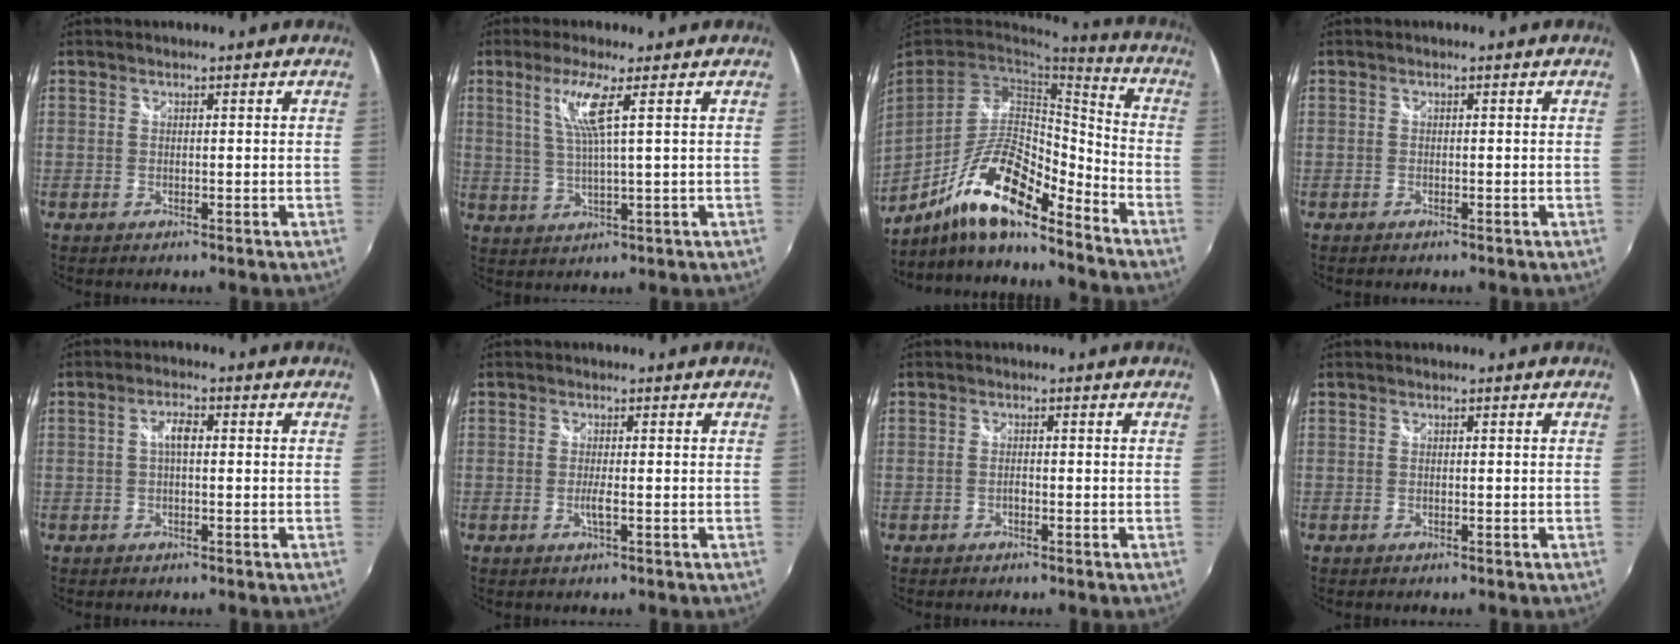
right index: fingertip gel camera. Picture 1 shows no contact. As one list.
[{"total": 6.1, "force": [2.4, -0.6, 5.6], "torque": [-0.109, -0.004, 0.053]}, {"total": 16.4, "force": [-11.0, 4.0, 11.5], "torque": [-0.225, -0.011, -0.209]}, {"total": 0.6, "force": [-0.5, 0.2, 0.2], "torque": [-0.004, -0.003, -0.011]}, {"total": 2.7, "force": [0.1, 1.0, 2.5], "torque": [-0.047, 0.008, 0.000]}, {"total": 1.7, "force": [-0.4, 0.0, 1.7], "torque": [-0.032, -0.005, -0.009]}, {"total": 0.8, "force": [-0.5, 0.5, 0.5], "torque": [-0.010, 0.001, -0.009]}, {"total": 0.0}]